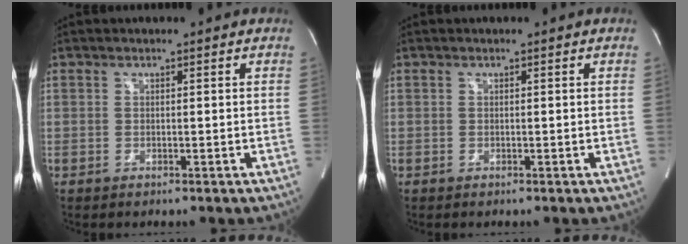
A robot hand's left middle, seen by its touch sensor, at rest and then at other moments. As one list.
[{"total": 0.0}]